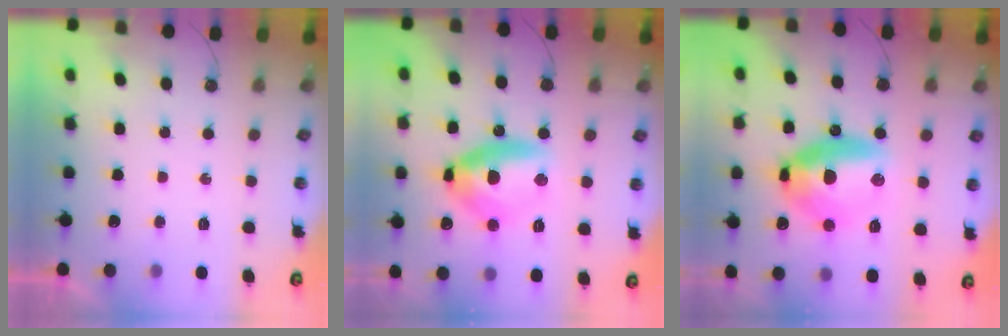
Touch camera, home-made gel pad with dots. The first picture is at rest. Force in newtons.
{"total": 12.8, "press": 12.7, "slide": 1.9}
{"total": 14.6, "press": 14.4, "slide": 1.8}